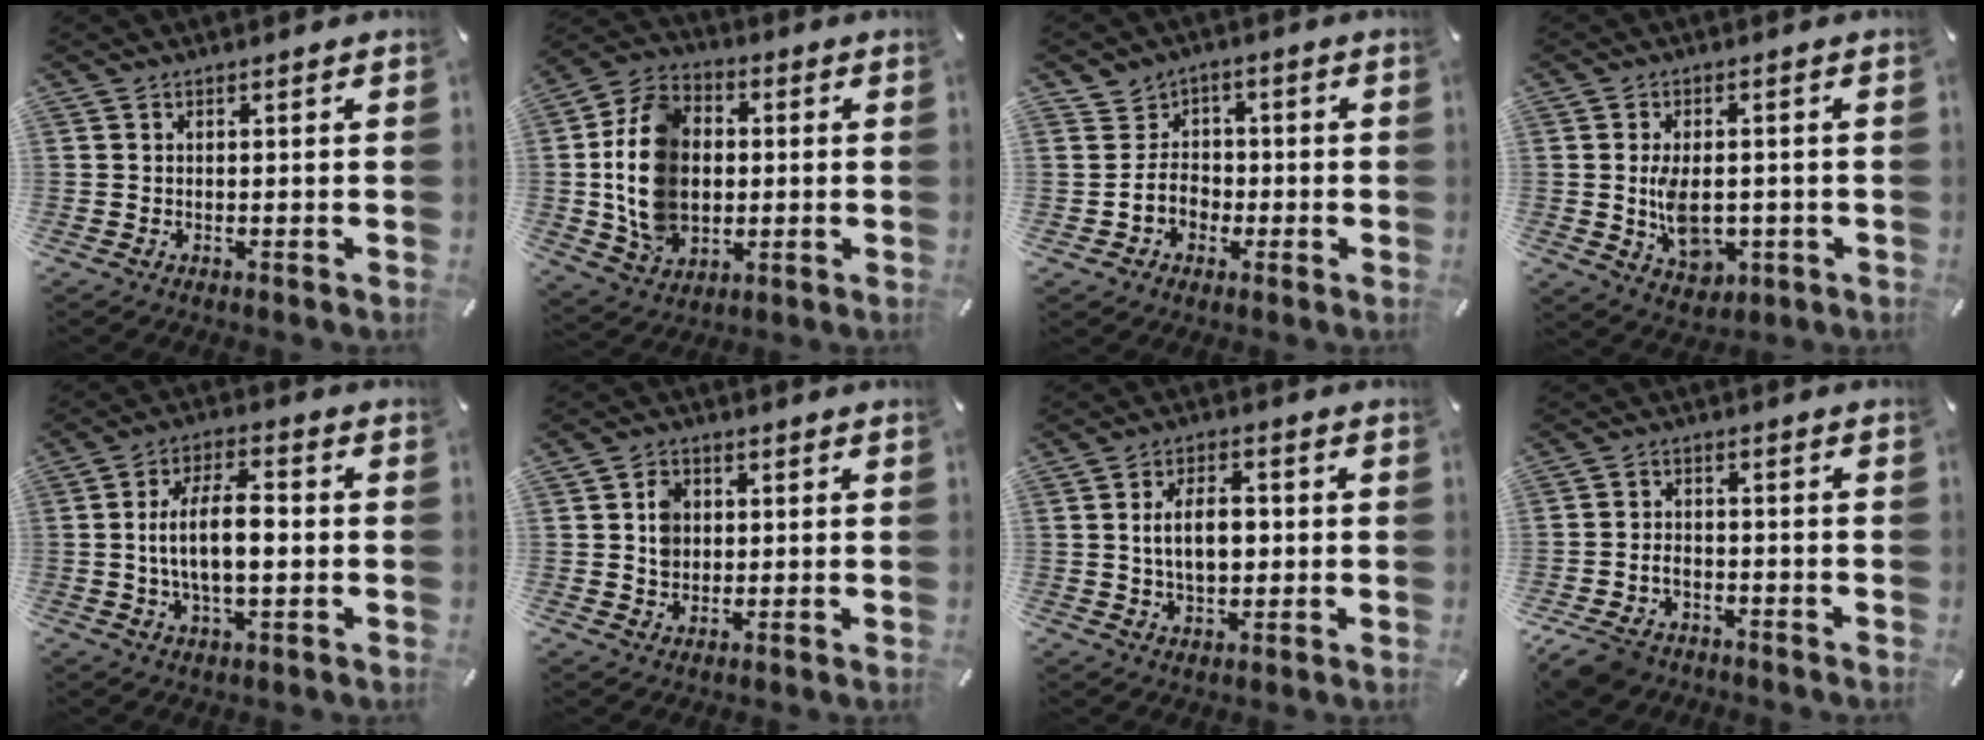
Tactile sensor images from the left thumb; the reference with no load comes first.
{"total": 16.0, "force": [0.2, 12.9, 9.5], "torque": [-0.219, 0.011, 0.006]}
{"total": 7.2, "force": [-0.8, 7.1, 1.1], "torque": [-0.012, 0.010, -0.013]}
{"total": 7.8, "force": [-0.8, 5.5, 5.6], "torque": [-0.101, -0.004, -0.017]}
{"total": 10.9, "force": [-0.7, 5.1, 9.6], "torque": [-0.179, 0.010, -0.014]}
{"total": 5.0, "force": [0.4, 4.4, 2.2], "torque": [-0.033, 0.005, 0.005]}
{"total": 8.5, "force": [0.2, 5.5, 6.5], "torque": [-0.114, 0.004, -0.004]}
{"total": 5.7, "force": [-3.6, 3.9, 2.2], "torque": [-0.052, 0.017, -0.070]}